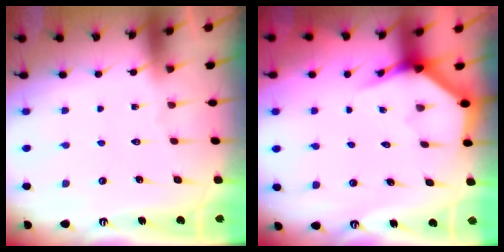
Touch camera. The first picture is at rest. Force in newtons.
{"total": 4.0, "press": 4.0, "slide": 0.2}